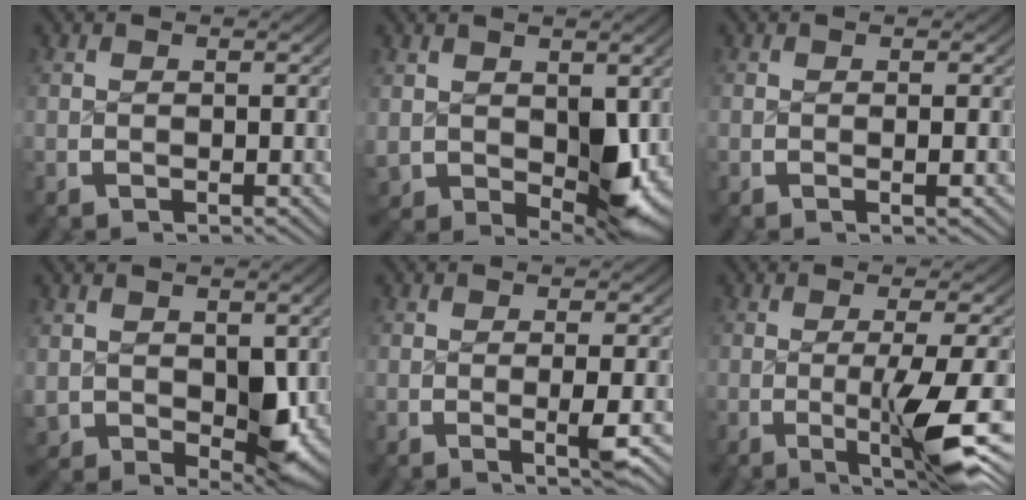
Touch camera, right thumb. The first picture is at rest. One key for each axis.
{"total": 5.9, "fx": 0.2, "fy": 3.8, "fz": 4.4, "tx": -0.071, "ty": -0.034, "tz": 0.032}
{"total": 0.7, "fx": -0.1, "fy": 0.2, "fz": 0.7, "tx": -0.010, "ty": 0.002, "tz": -0.004}
{"total": 5.3, "fx": 0.3, "fy": 3.9, "fz": 3.7, "tx": -0.064, "ty": -0.033, "tz": 0.031}
{"total": 2.5, "fx": -0.5, "fy": 0.5, "fz": 2.4, "tx": -0.041, "ty": -0.001, "tz": -0.008}
{"total": 7.7, "fx": -1.7, "fy": 1.7, "fz": 7.3, "tx": -0.115, "ty": -0.011, "tz": -0.020}